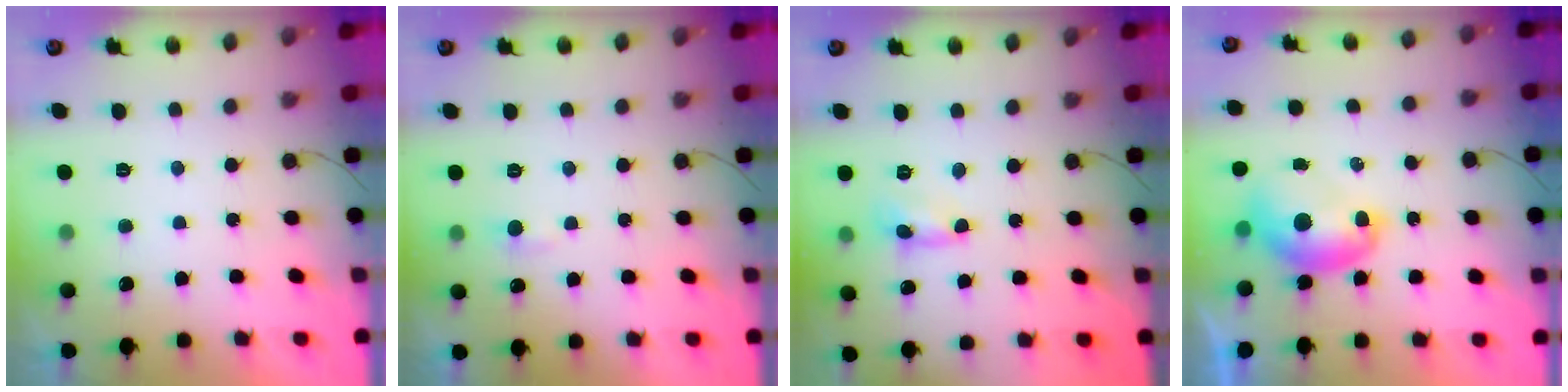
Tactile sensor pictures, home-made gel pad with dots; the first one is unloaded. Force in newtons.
{"total": 3.9, "press": 3.8, "slide": 0.5}
{"total": 1.0, "press": 1.0, "slide": 0.1}
{"total": 8.1, "press": 8.0, "slide": 1.4}